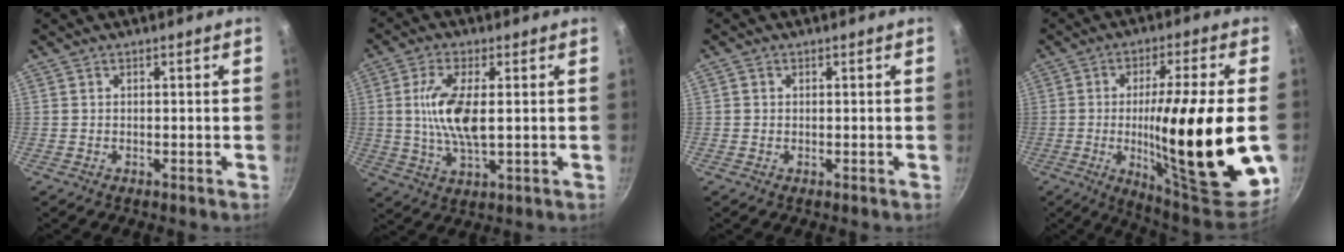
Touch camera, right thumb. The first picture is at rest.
{"total": 10.3, "force": [1.0, 3.9, 9.4], "torque": [-0.189, -0.003, 0.021]}
{"total": 0.6, "force": [0.1, 0.6, 0.2], "torque": [-0.002, 0.001, 0.000]}
{"total": 26.7, "force": [-2.9, 5.6, 25.9], "torque": [-0.385, -0.009, -0.034]}